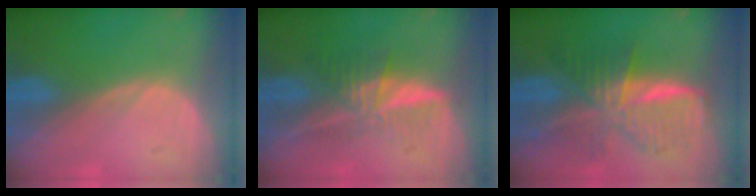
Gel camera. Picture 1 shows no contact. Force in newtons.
{"total": 5.9, "press": 5.5, "slide": 1.9}
{"total": 9.1, "press": 9.1, "slide": 0.6}